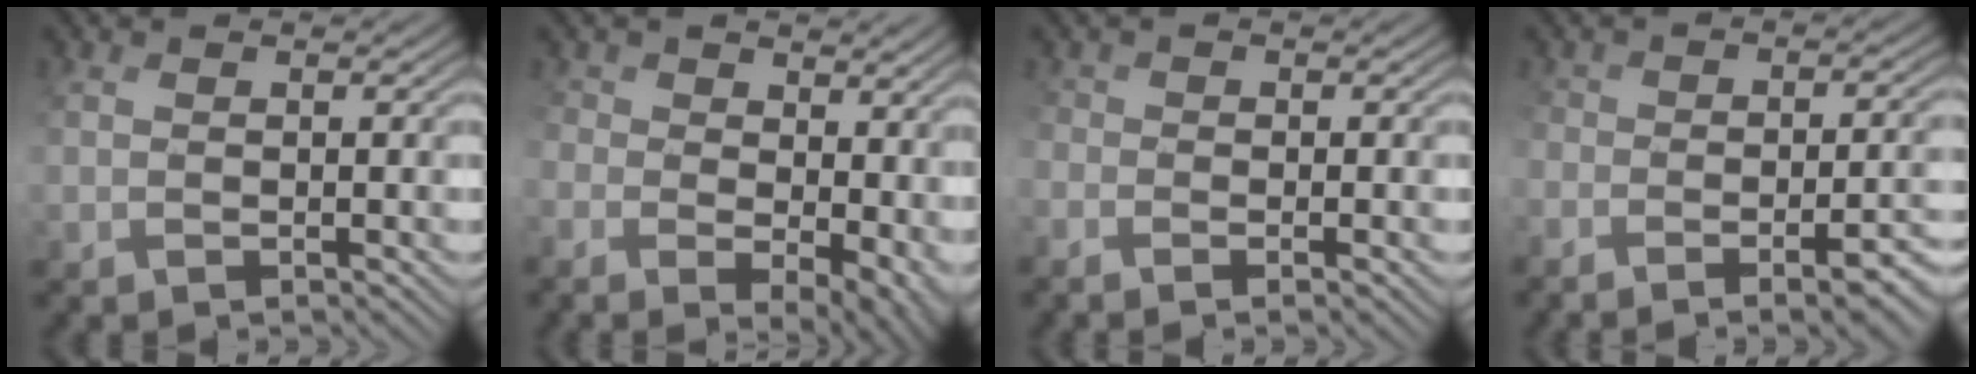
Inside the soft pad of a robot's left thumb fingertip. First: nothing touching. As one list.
[{"total": 10.1, "force": [-0.7, 6.9, 7.3], "torque": [-0.159, -0.039, 0.011]}, {"total": 2.8, "force": [-1.8, 1.3, 1.7], "torque": [-0.043, -0.013, -0.032]}, {"total": 9.3, "force": [-5.9, 3.1, 6.5], "torque": [-0.092, -0.008, -0.068]}]